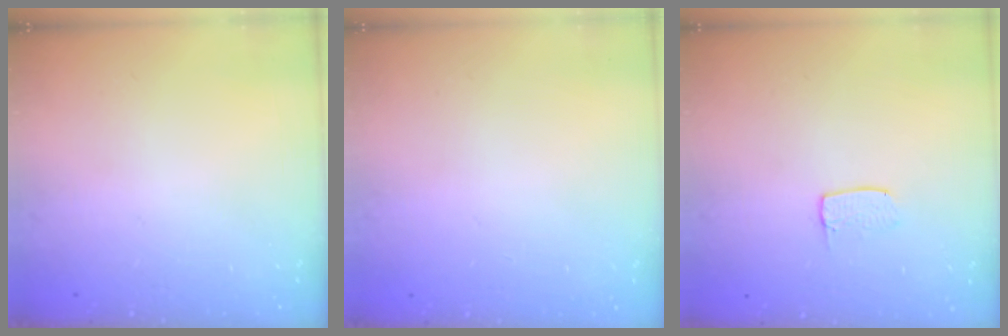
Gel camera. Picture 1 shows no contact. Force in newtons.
{"total": 0.8, "press": 0.4, "slide": 0.7}
{"total": 4.2, "press": 4.2, "slide": 0.3}